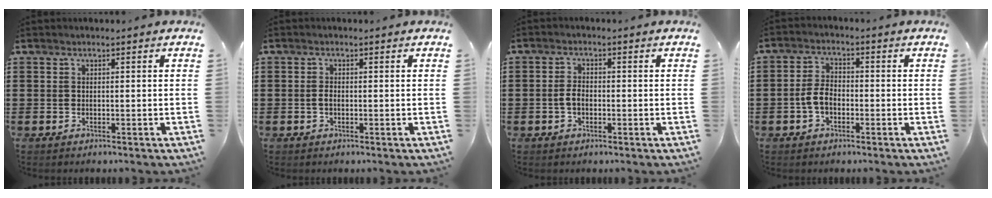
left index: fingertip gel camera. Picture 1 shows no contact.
{"total": 1.2, "force": [-0.2, 0.6, 1.0], "torque": [-0.029, -0.002, -0.006]}
{"total": 2.5, "force": [-0.4, 1.4, 2.1], "torque": [-0.055, -0.001, -0.012]}
{"total": 4.1, "force": [-1.1, 2.4, 3.2], "torque": [-0.078, 0.000, -0.026]}